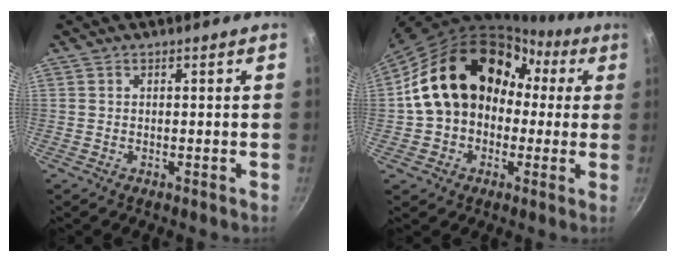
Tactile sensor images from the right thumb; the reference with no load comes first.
{"total": 20.0, "force": [1.7, 15.8, 12.1], "torque": [-0.178, 0.063, 0.027]}